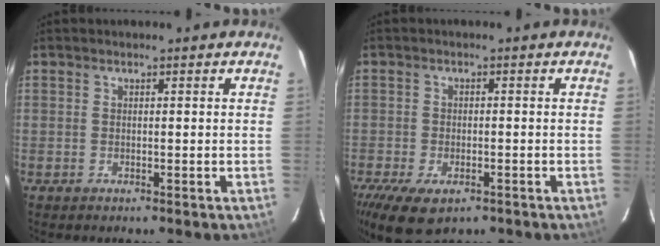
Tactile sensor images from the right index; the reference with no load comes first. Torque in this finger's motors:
{"motor_torque": [1.18, -0.96, 0.31, 0.05]}